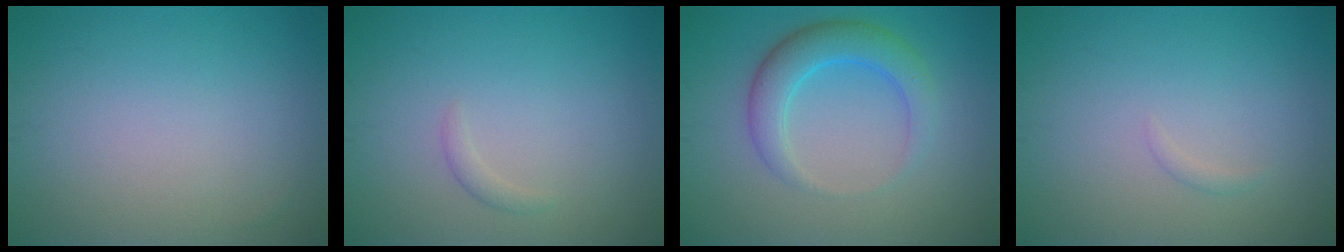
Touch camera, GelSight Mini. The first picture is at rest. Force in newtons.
{"total": 0.8, "press": 0.8, "slide": 0.0}
{"total": 4.2, "press": 4.2, "slide": 0.1}
{"total": 0.5, "press": 0.5, "slide": 0.0}